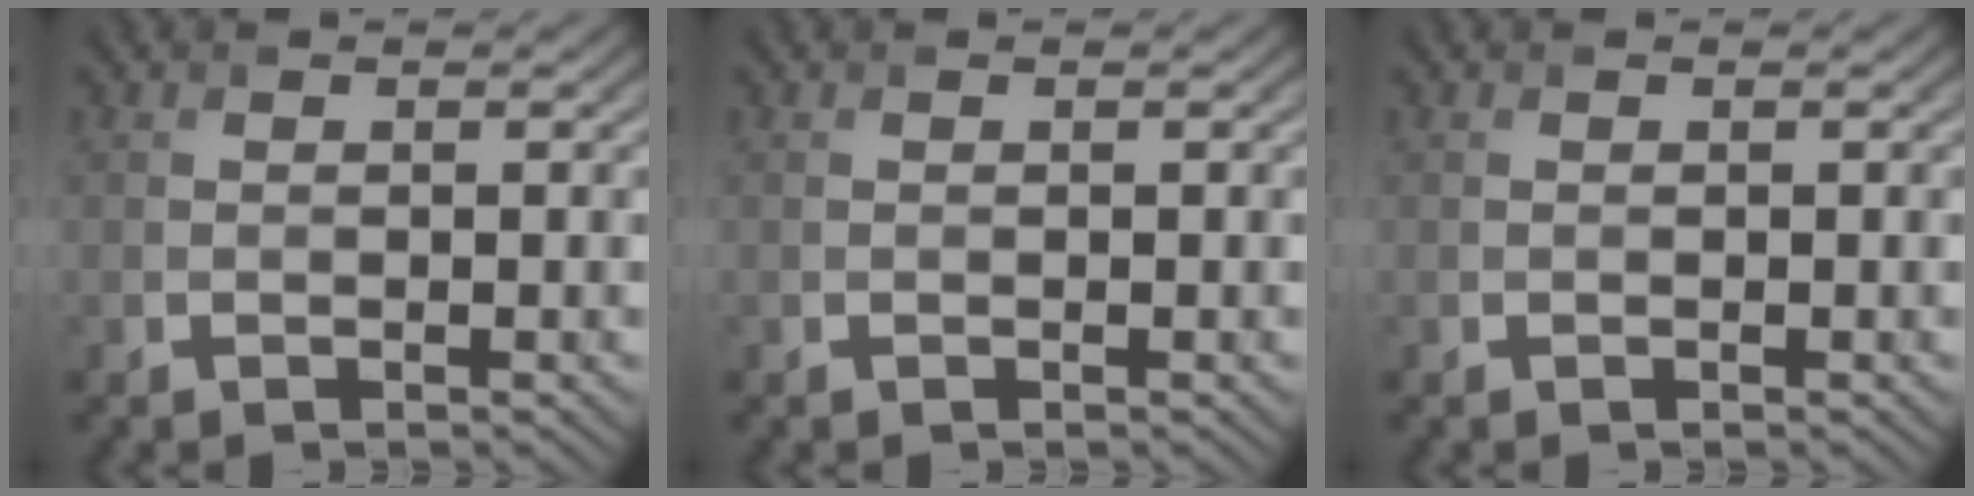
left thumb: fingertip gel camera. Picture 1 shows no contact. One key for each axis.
{"total": 0.0}
{"total": 0.0}